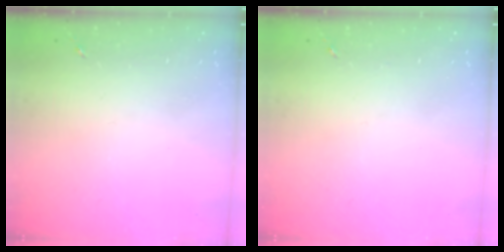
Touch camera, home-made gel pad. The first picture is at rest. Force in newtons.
{"total": 0.0}